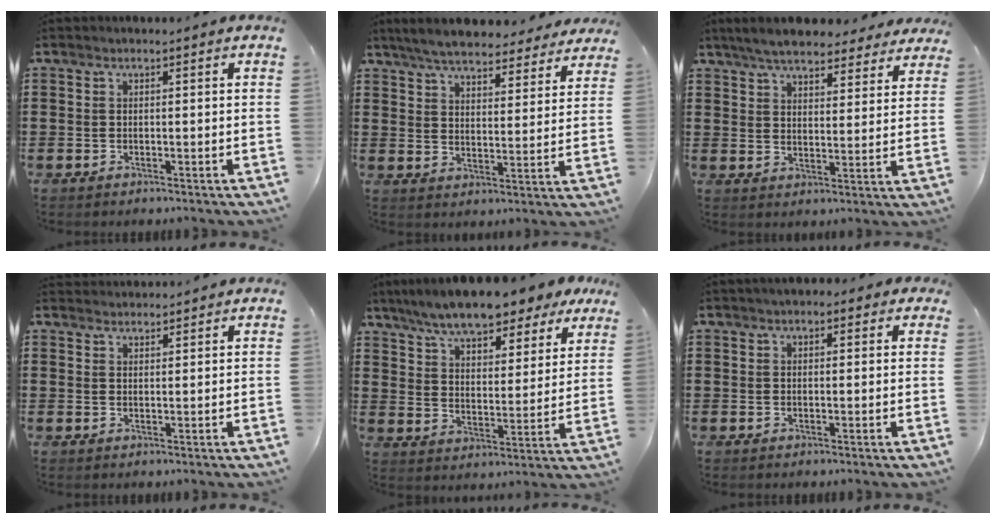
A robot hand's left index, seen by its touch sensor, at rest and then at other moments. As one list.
[{"total": 6.0, "force": [5.7, 0.7, 1.8], "torque": [-0.060, -0.024, 0.101]}, {"total": 6.2, "force": [5.7, 1.1, 2.0], "torque": [-0.061, -0.013, 0.105]}, {"total": 1.8, "force": [1.8, 0.2, -0.1], "torque": [-0.002, 0.000, 0.036]}, {"total": 8.9, "force": [8.0, 1.4, 3.5], "torque": [-0.102, -0.027, 0.145]}, {"total": 1.7, "force": [1.2, 0.9, 0.8], "torque": [-0.018, 0.010, 0.021]}]